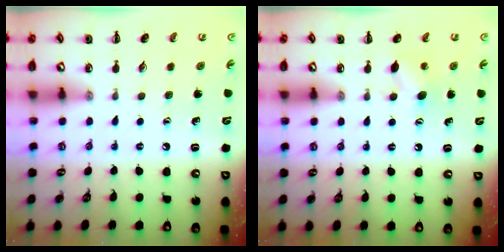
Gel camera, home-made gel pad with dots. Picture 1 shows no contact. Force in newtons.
{"total": 6.7, "press": 6.5, "slide": 1.5}